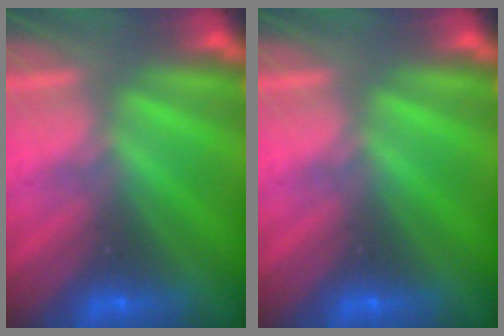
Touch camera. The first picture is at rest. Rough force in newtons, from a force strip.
{"total": 0.0}